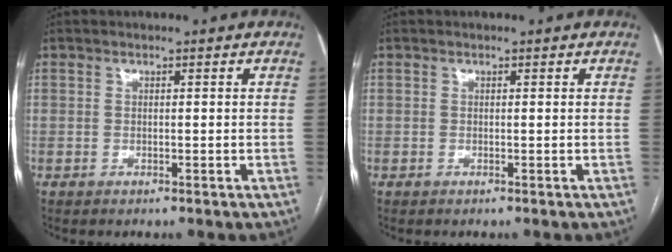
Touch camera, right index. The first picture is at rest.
{"total": 0.0}